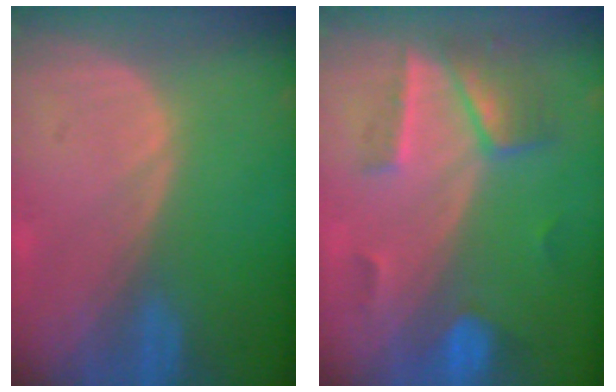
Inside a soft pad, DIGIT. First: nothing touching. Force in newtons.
{"total": 7.2, "press": 6.3, "slide": 3.4}